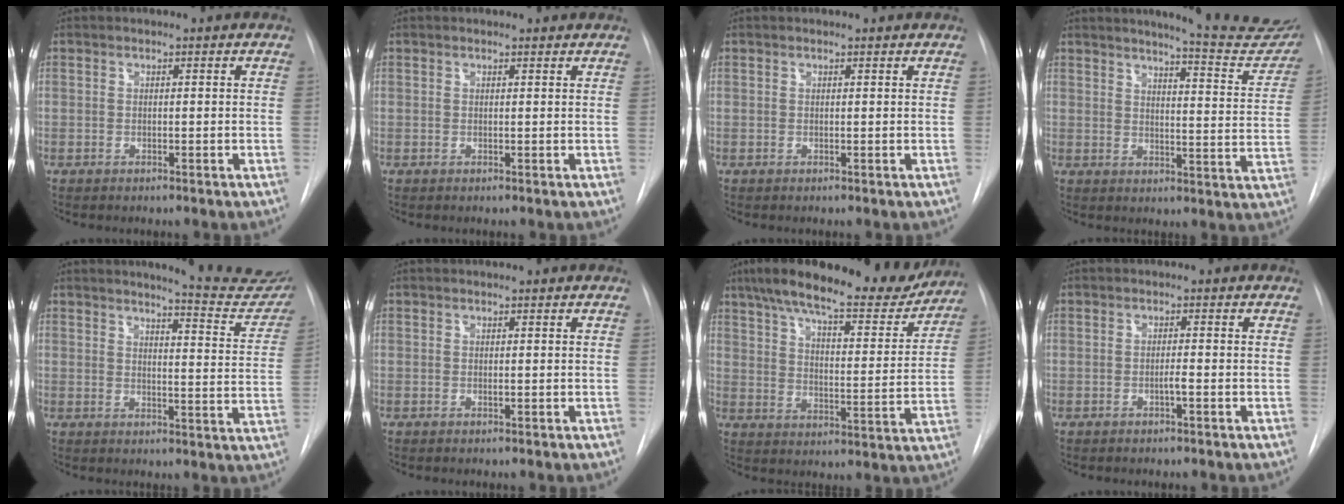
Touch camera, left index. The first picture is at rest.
{"total": 1.9, "force": [1.8, 0.3, 0.3], "torque": [-0.011, 0.009, 0.019]}
{"total": 0.9, "force": [0.9, 0.1, 0.2], "torque": [-0.009, 0.008, 0.013]}
{"total": 16.5, "force": [15.4, 1.4, 5.6], "torque": [-0.061, -0.083, 0.167]}
{"total": 13.4, "force": [12.9, 1.2, 3.5], "torque": [-0.028, -0.074, 0.132]}
{"total": 0.0}
{"total": 22.9, "force": [19.2, 5.0, 11.4], "torque": [-0.181, 0.003, 0.265]}
{"total": 1.0, "force": [-0.5, -0.1, 0.9], "torque": [-0.015, 0.001, -0.009]}